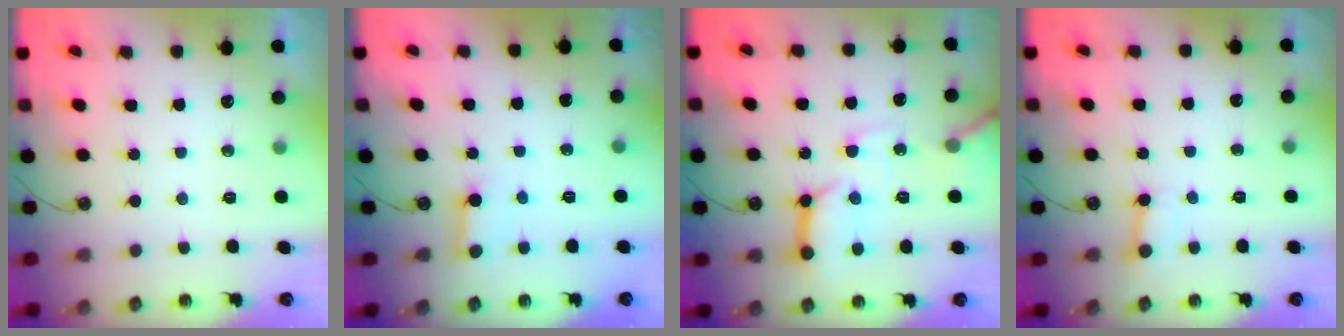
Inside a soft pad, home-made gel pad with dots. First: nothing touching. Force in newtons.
{"total": 3.9, "press": 3.9, "slide": 0.5}
{"total": 13.6, "press": 13.5, "slide": 1.3}
{"total": 2.4, "press": 2.4, "slide": 0.0}